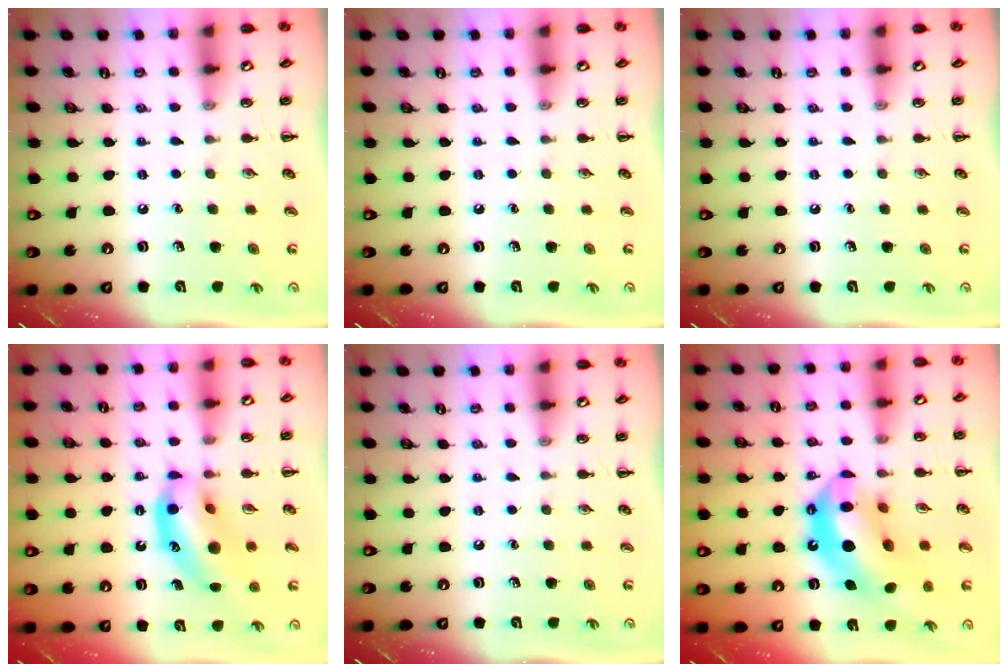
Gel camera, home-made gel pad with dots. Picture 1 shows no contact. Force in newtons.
{"total": 0.0}
{"total": 0.0}
{"total": 13.8, "press": 13.4, "slide": 3.3}
{"total": 0.0}
{"total": 17.5, "press": 16.8, "slide": 4.9}